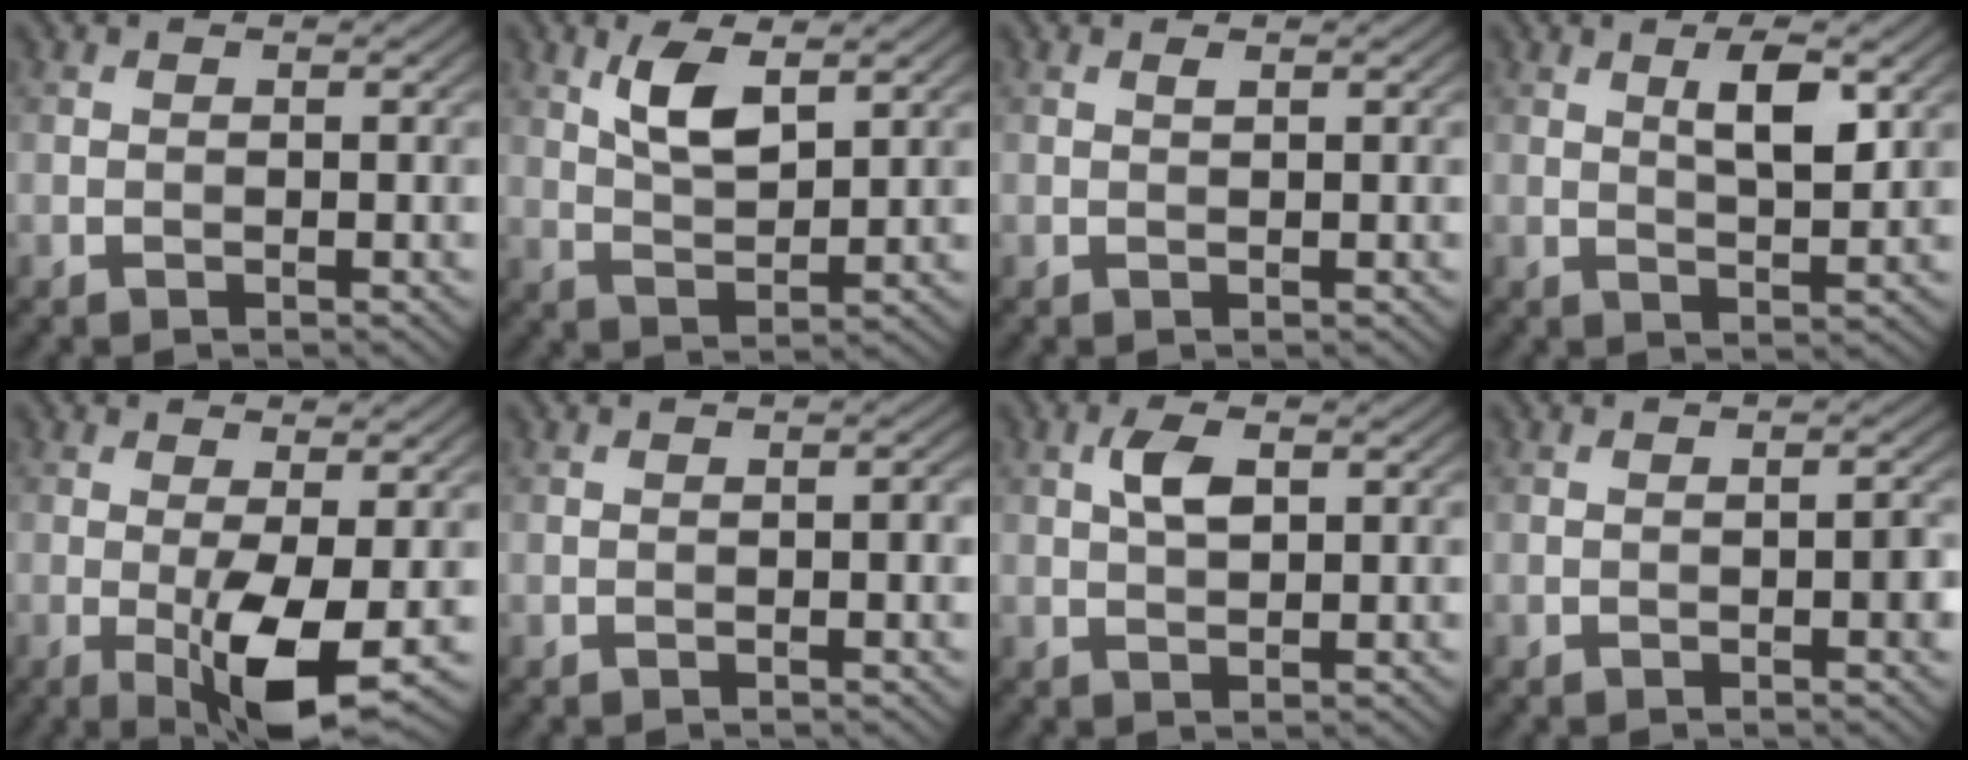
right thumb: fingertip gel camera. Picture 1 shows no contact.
{"total": 5.5, "force": [2.8, 2.1, 4.3], "torque": [-0.093, -0.005, 0.053]}
{"total": 0.5, "force": [0.4, 0.1, 0.4], "torque": [-0.009, 0.002, 0.006]}
{"total": 4.8, "force": [1.8, 1.5, 4.2], "torque": [-0.079, -0.005, 0.034]}
{"total": 6.8, "force": [-1.6, 1.5, 6.5], "torque": [-0.118, -0.002, -0.026]}
{"total": 0.8, "force": [-0.2, 0.2, 0.8], "torque": [-0.010, 0.002, -0.001]}
{"total": 3.2, "force": [1.0, 1.4, 2.7], "torque": [-0.058, 0.005, 0.018]}
{"total": 1.5, "force": [-0.5, 0.3, 1.4], "torque": [-0.019, 0.005, -0.007]}